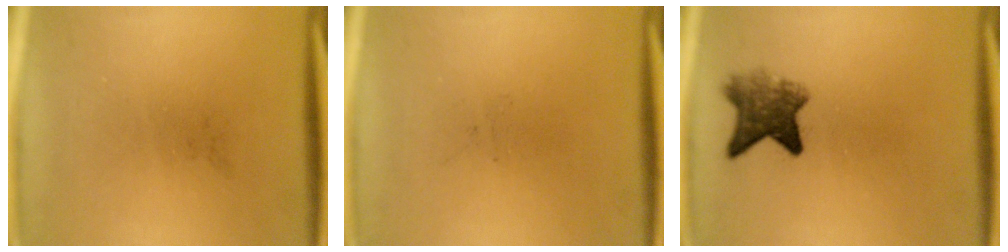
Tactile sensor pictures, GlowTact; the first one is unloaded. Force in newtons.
{"total": 0.0}
{"total": 5.7}